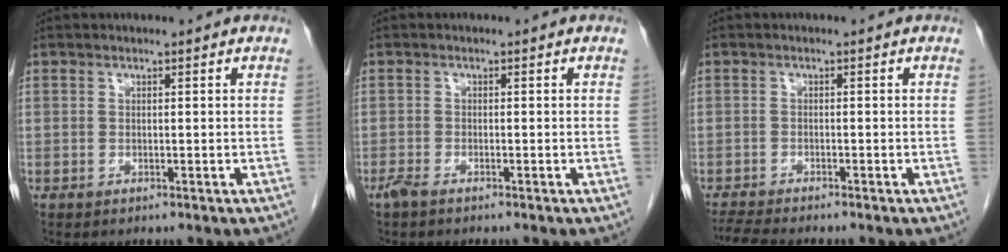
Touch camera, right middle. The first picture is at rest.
{"total": 1.7, "force": [-1.4, 0.3, 1.0], "torque": [-0.024, -0.003, -0.028]}
{"total": 4.8, "force": [-4.4, -0.1, 1.9], "torque": [-0.034, -0.014, -0.073]}